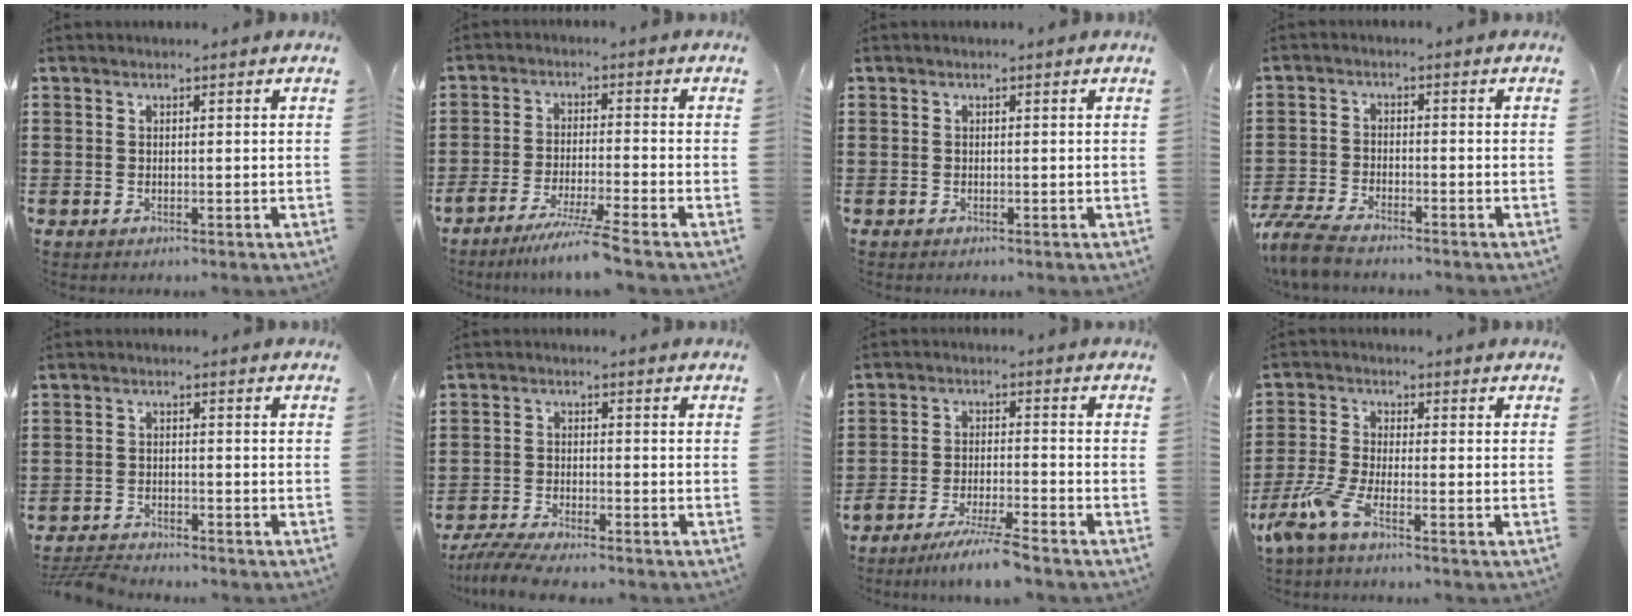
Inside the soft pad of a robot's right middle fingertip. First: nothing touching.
{"total": 5.7, "force": [-4.8, -0.9, 2.9], "torque": [-0.057, -0.023, -0.093]}
{"total": 0.0}
{"total": 5.1, "force": [-4.6, 0.7, 2.0], "torque": [-0.065, -0.008, -0.099]}
{"total": 3.4, "force": [-3.3, 0.4, 0.7], "torque": [-0.021, 0.000, -0.070]}
{"total": 4.3, "force": [-4.0, 0.2, 1.6], "torque": [-0.047, -0.013, -0.084]}
{"total": 5.2, "force": [-4.7, -0.4, 2.1], "torque": [-0.045, -0.016, -0.091]}
{"total": 5.2, "force": [-3.6, 0.6, 3.8], "torque": [-0.106, -0.020, -0.074]}